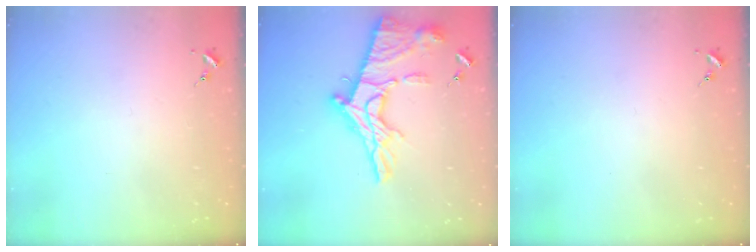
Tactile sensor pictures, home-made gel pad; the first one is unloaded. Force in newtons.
{"total": 21.7, "press": 21.7, "slide": 1.8}
{"total": 0.0}